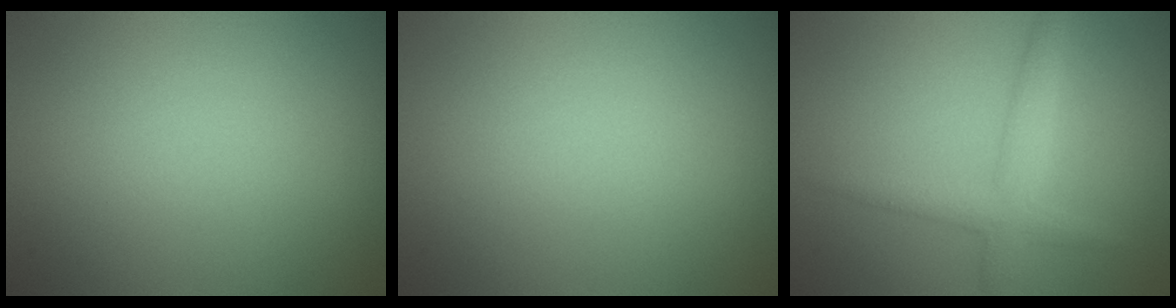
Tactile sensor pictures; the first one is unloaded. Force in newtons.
{"total": 0.0}
{"total": 2.7, "press": 2.7, "slide": 0.2}